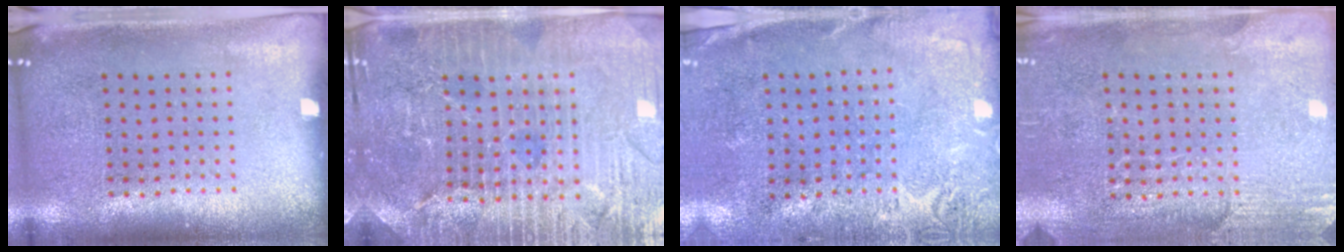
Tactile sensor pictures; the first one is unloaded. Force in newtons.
{"total": 4.4, "press": 4.1, "slide": 1.4}
{"total": 2.6, "press": 2.2, "slide": 1.4}
{"total": 2.8, "press": 2.6, "slide": 1.0}